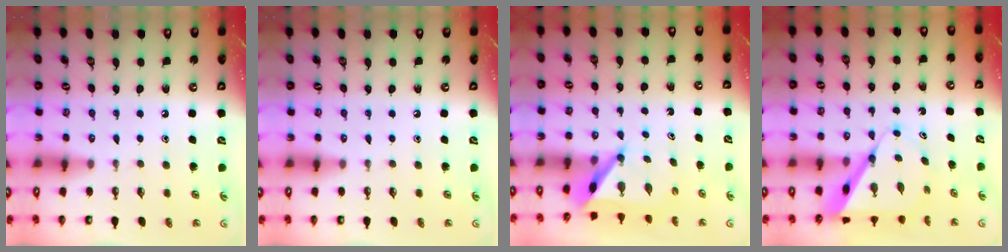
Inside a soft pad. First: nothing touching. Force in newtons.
{"total": 0.0}
{"total": 5.8, "press": 5.7, "slide": 0.6}
{"total": 9.7, "press": 9.7, "slide": 0.9}